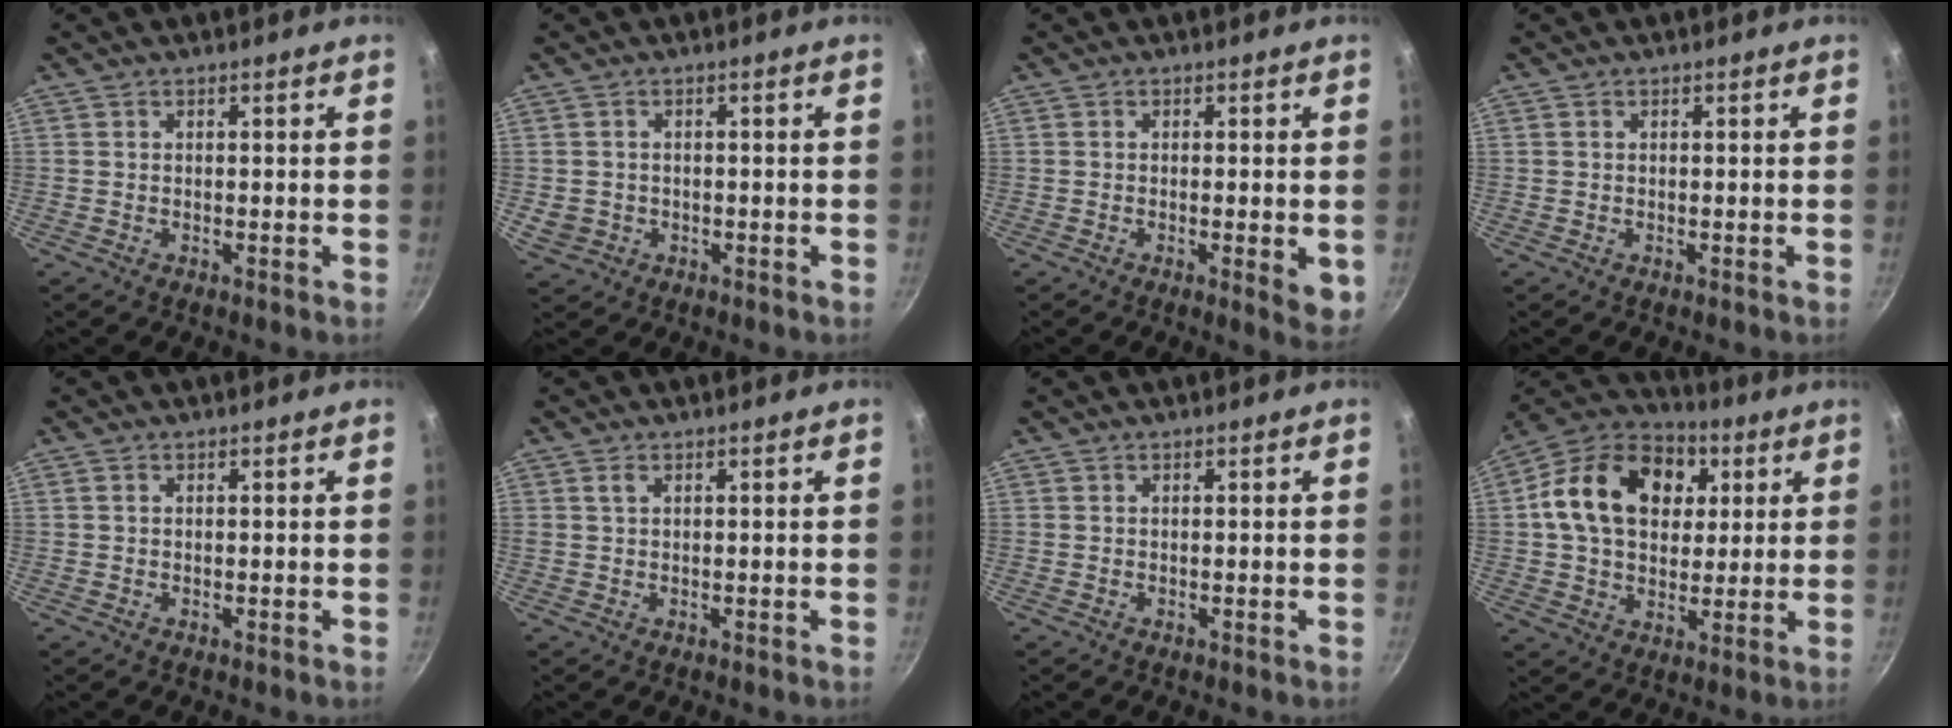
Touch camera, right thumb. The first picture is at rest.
{"total": 3.2, "force": [-0.6, 2.9, 1.2], "torque": [-0.022, 0.005, 0.002]}
{"total": 4.7, "force": [-0.9, 1.3, 4.4], "torque": [-0.056, -0.011, -0.012]}
{"total": 0.0}
{"total": 0.5, "force": [0.1, 0.4, 0.3], "torque": [-0.004, 0.002, 0.002]}
{"total": 1.1, "force": [0.5, 0.6, 0.8], "torque": [-0.014, 0.001, 0.010]}
{"total": 0.0}
{"total": 20.2, "force": [5.0, 14.7, 13.0], "torque": [-0.195, 0.014, 0.071]}